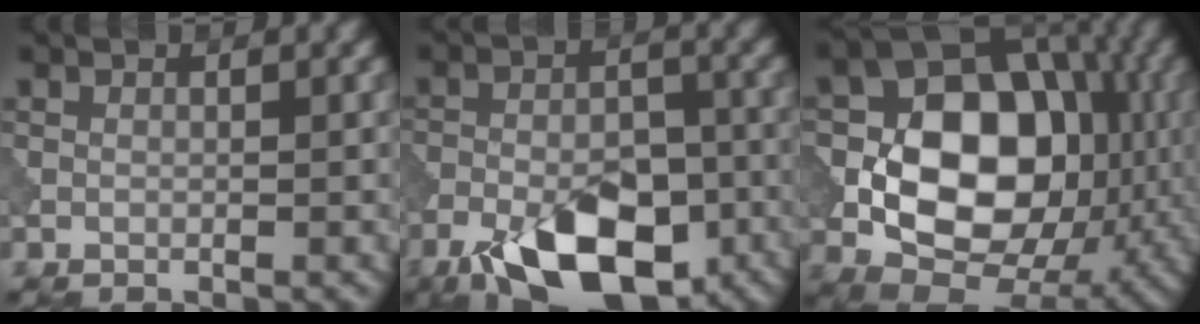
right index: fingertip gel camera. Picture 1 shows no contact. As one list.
[{"total": 11.8, "force": [-6.8, 5.4, 7.9], "torque": [-0.144, -0.011, -0.115]}, {"total": 13.7, "force": [-1.0, 9.6, 9.7], "torque": [-0.139, 0.013, -0.029]}]